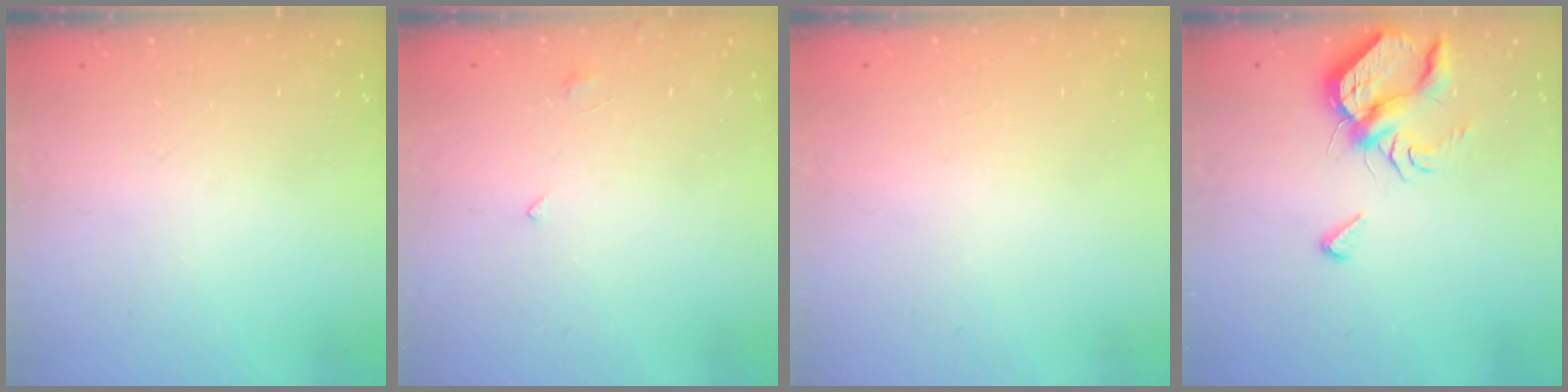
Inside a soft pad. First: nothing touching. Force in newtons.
{"total": 0.9, "press": 0.8, "slide": 0.4}
{"total": 1.8, "press": 1.8, "slide": 0.1}
{"total": 6.7, "press": 6.6, "slide": 0.8}